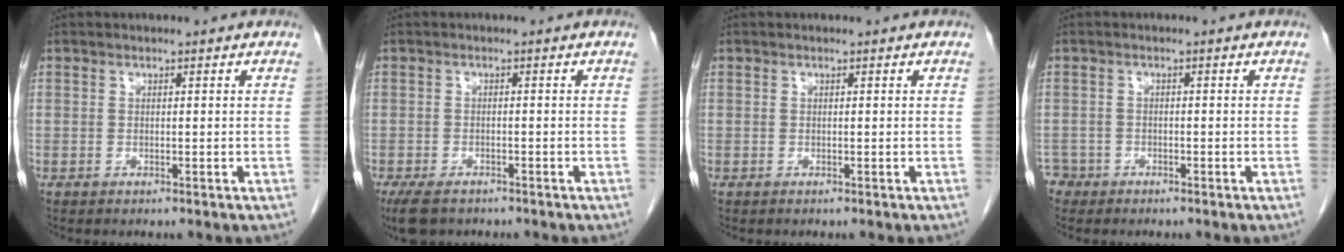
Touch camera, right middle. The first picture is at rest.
{"total": 5.1, "force": [-3.8, 2.2, 2.5], "torque": [-0.048, -0.009, -0.061]}
{"total": 0.0}
{"total": 2.0, "force": [-1.6, 1.2, -0.4], "torque": [0.004, 0.005, -0.031]}